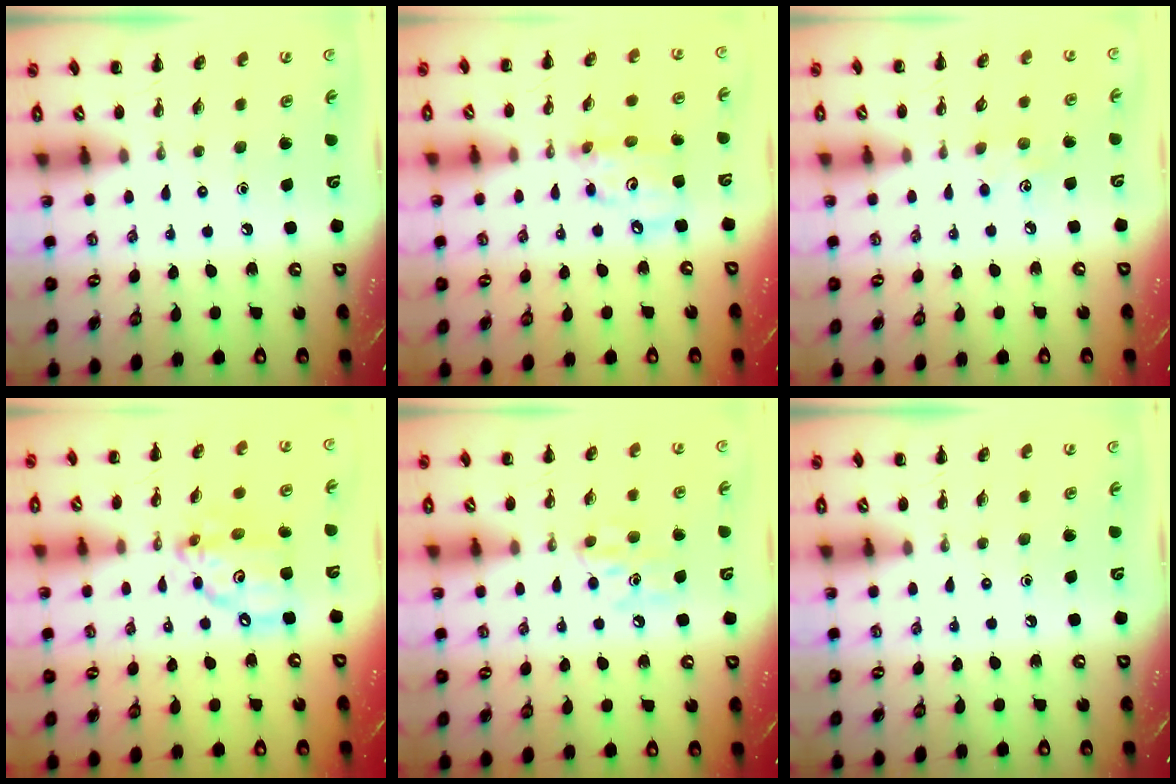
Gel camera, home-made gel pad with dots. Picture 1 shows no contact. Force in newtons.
{"total": 7.7, "press": 7.6, "slide": 1.4}
{"total": 5.2, "press": 5.0, "slide": 1.3}
{"total": 11.5, "press": 11.2, "slide": 2.5}
{"total": 6.3, "press": 6.0, "slide": 1.8}
{"total": 0.0}